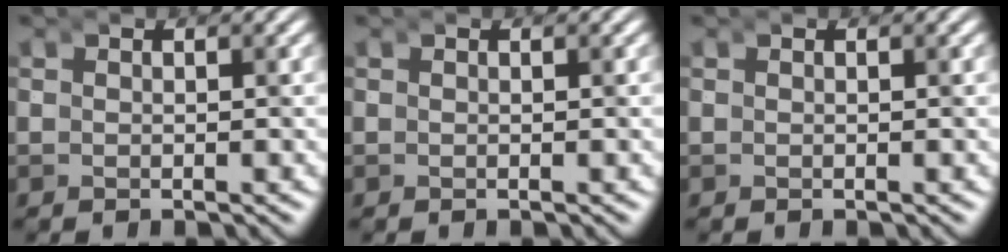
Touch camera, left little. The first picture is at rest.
{"total": 0.0}
{"total": 0.0}